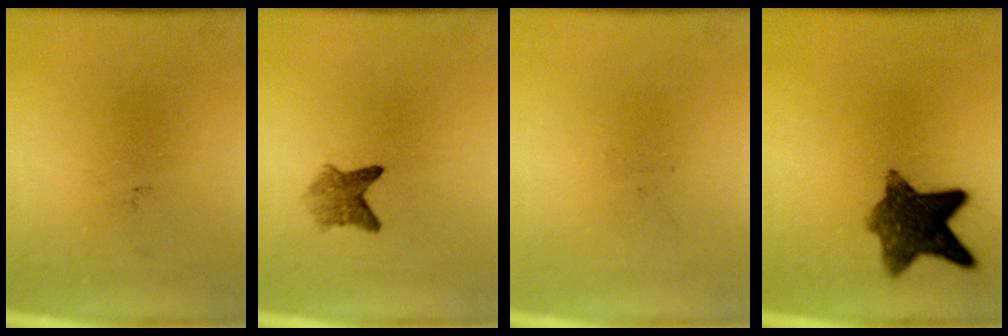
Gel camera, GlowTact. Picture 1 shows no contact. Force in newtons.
{"total": 2.9}
{"total": 0.0}
{"total": 9.5}